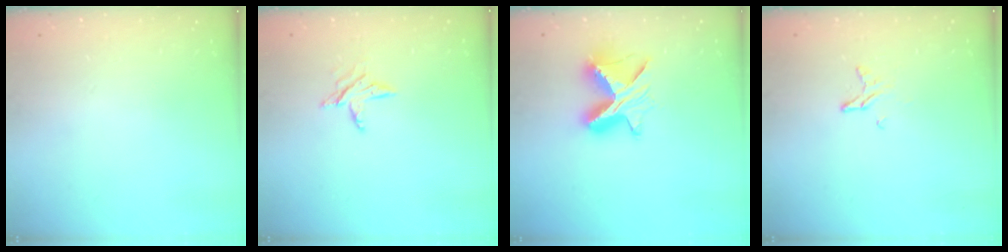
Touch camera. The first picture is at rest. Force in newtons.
{"total": 6.4, "press": 6.3, "slide": 0.5}
{"total": 9.8, "press": 9.8, "slide": 0.6}
{"total": 3.9, "press": 3.9, "slide": 0.4}